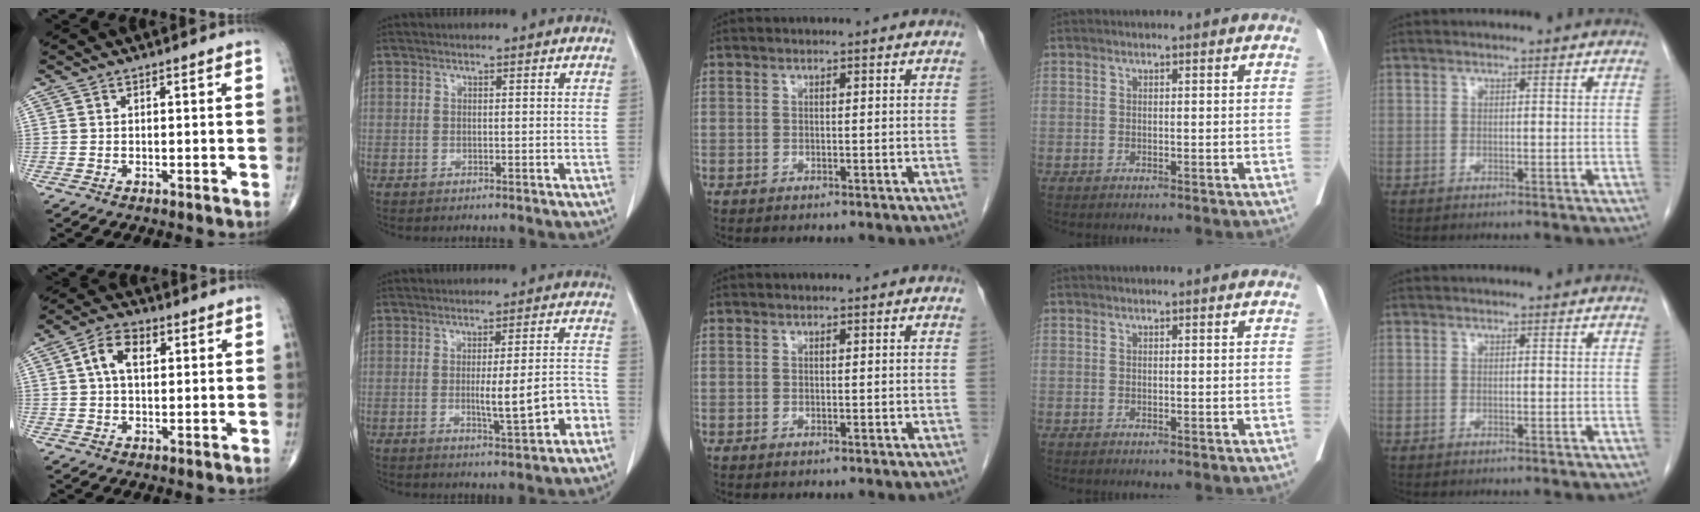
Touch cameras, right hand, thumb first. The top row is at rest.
{"thumb": {"total": 6.5, "force": [1.8, 3.9, 5.0], "torque": [-0.081, 0.010, 0.027]}, "index": {"total": 7.4, "force": [-2.3, 0.6, 7.0], "torque": [-0.102, 0.000, -0.027]}}